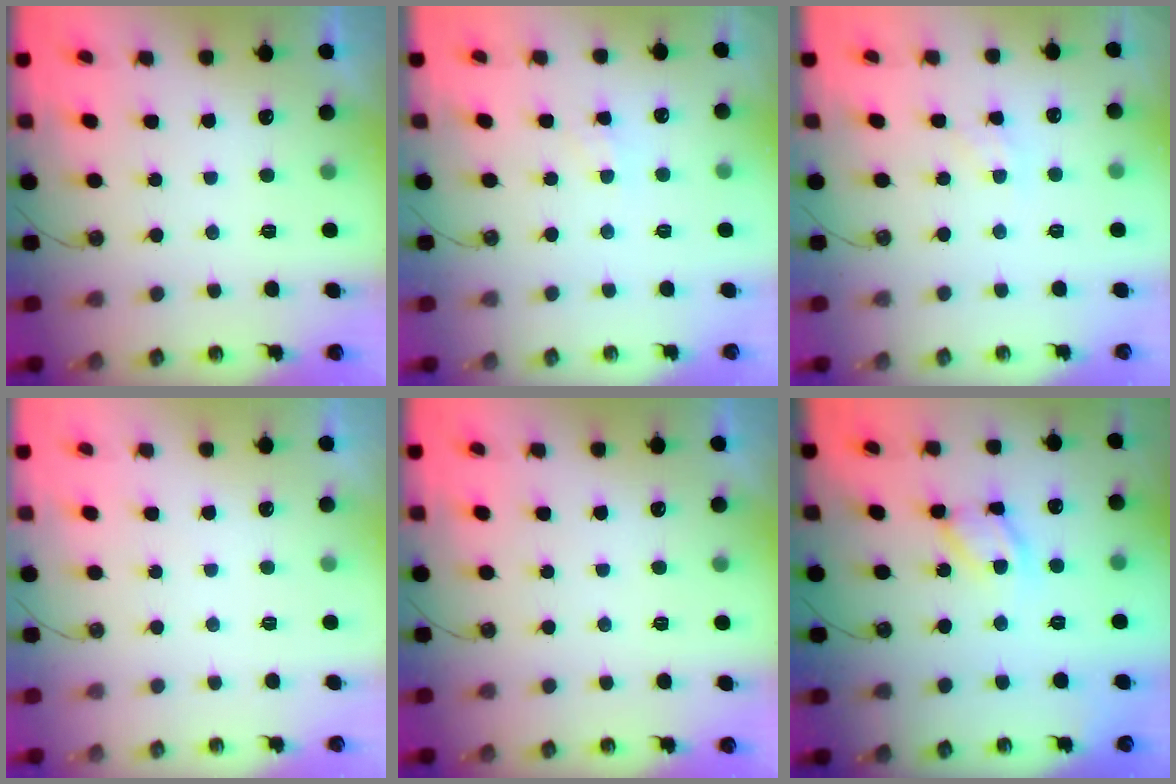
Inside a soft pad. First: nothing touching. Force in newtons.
{"total": 3.7, "press": 3.6, "slide": 0.5}
{"total": 2.8, "press": 2.8, "slide": 0.5}
{"total": 0.0}
{"total": 0.0}
{"total": 10.9, "press": 10.9, "slide": 0.5}